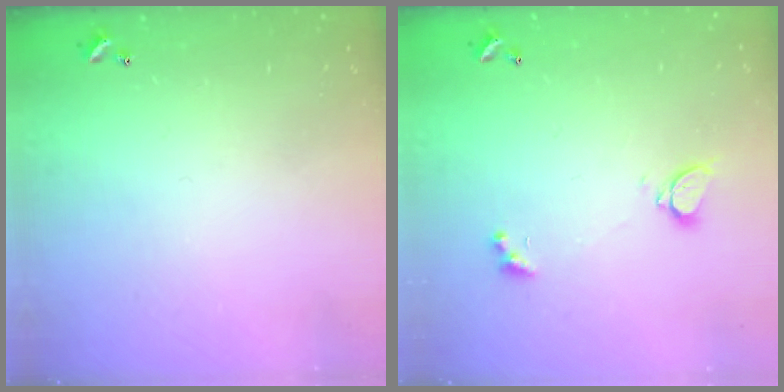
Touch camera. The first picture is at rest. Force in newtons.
{"total": 2.3, "press": 2.2, "slide": 0.7}